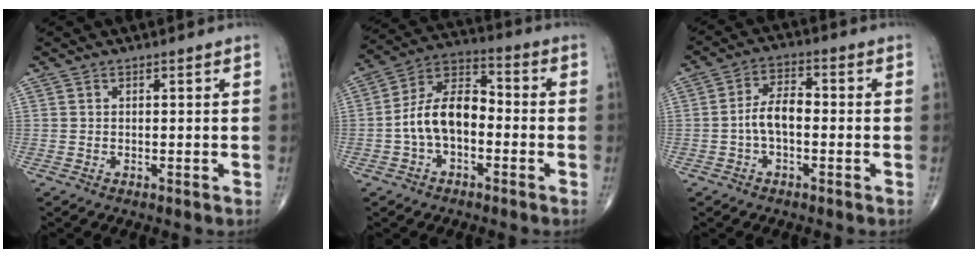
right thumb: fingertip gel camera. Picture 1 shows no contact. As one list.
[{"total": 11.5, "force": [-2.1, 6.8, 9.0], "torque": [-0.153, 0.044, -0.051]}, {"total": 6.0, "force": [-1.1, 3.1, 5.0], "torque": [-0.087, 0.025, -0.027]}]